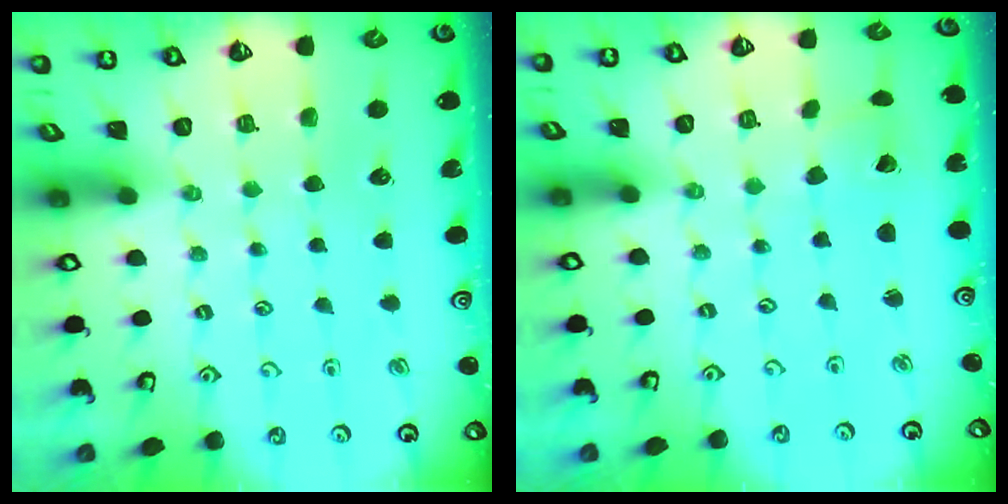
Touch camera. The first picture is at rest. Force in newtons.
{"total": 2.0, "press": 2.0, "slide": 0.3}